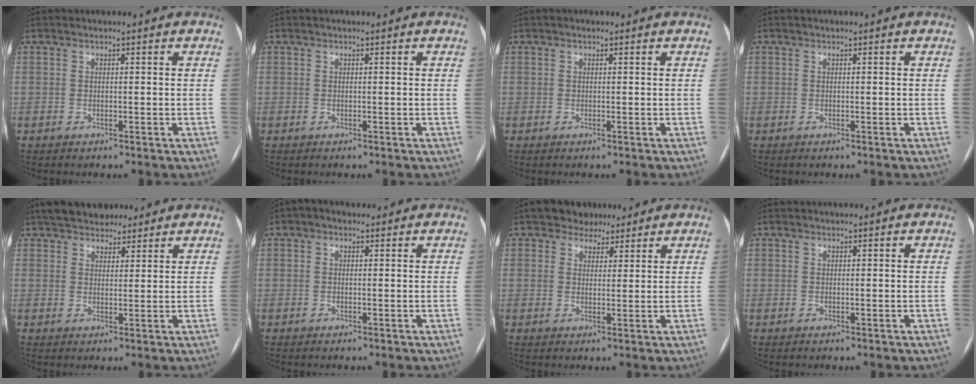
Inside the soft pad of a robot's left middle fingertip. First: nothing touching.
{"total": 0.0}
{"total": 0.0}
{"total": 0.0}
{"total": 8.8, "force": [7.3, 3.6, 3.1], "torque": [-0.036, 0.021, 0.112]}
{"total": 1.7, "force": [0.9, 1.2, 0.8], "torque": [-0.020, 0.019, 0.011]}
{"total": 4.5, "force": [3.4, 2.9, 0.6], "torque": [-0.005, 0.011, 0.052]}
{"total": 0.0}